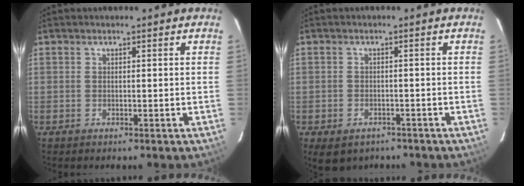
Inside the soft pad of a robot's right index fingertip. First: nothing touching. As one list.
[{"total": 5.9, "force": [-3.8, 3.7, 2.6], "torque": [-0.052, -0.010, -0.048]}]